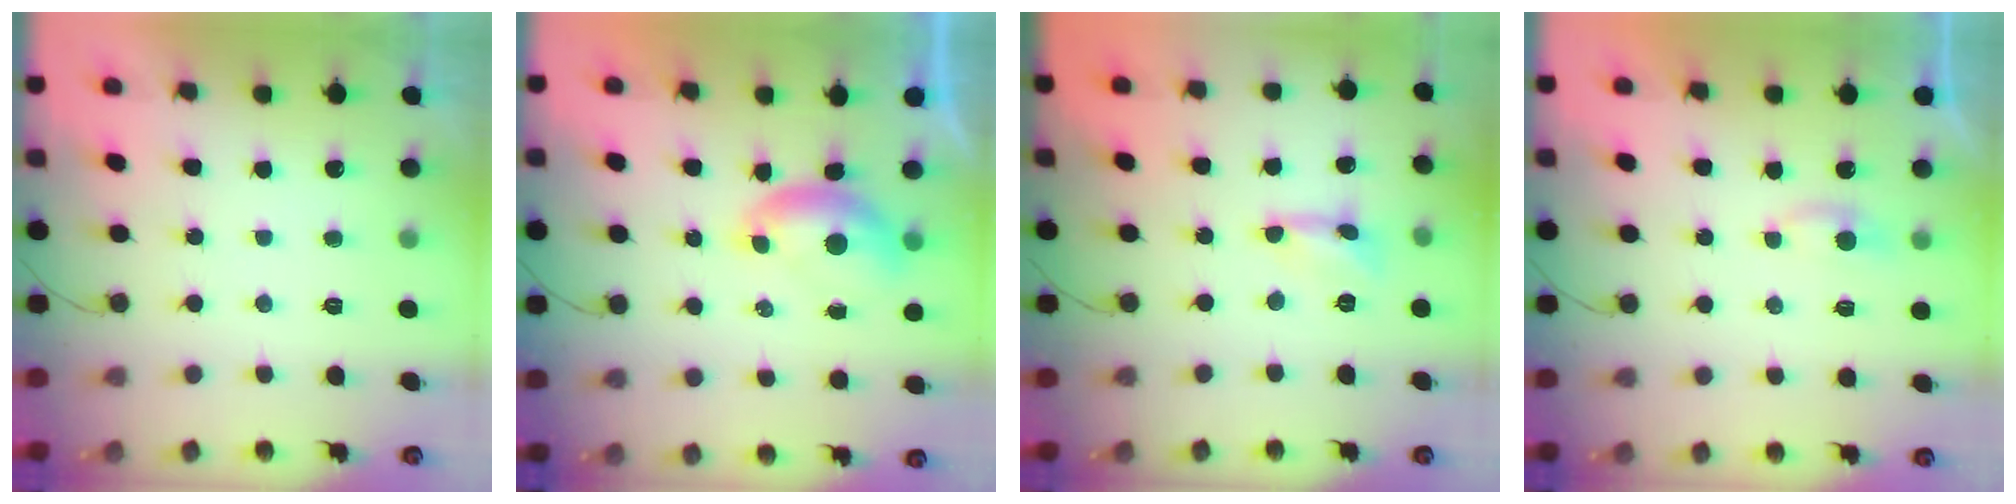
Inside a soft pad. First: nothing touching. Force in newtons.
{"total": 6.3, "press": 6.3, "slide": 0.8}
{"total": 1.7, "press": 1.7, "slide": 0.1}
{"total": 2.7, "press": 2.6, "slide": 0.5}